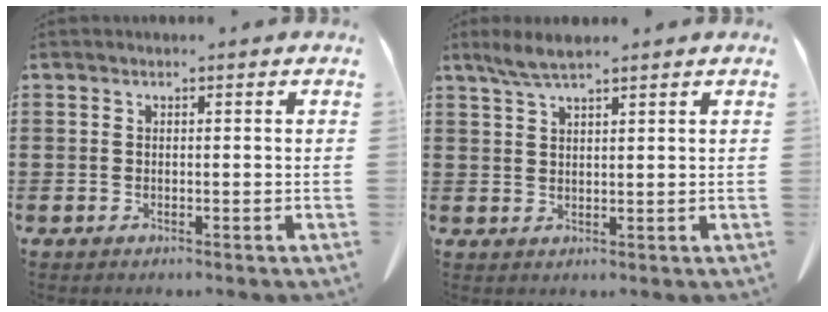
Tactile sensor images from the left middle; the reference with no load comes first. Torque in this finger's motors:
{"motor_torque": [0.33, -0.14, 0.07, 0.05]}